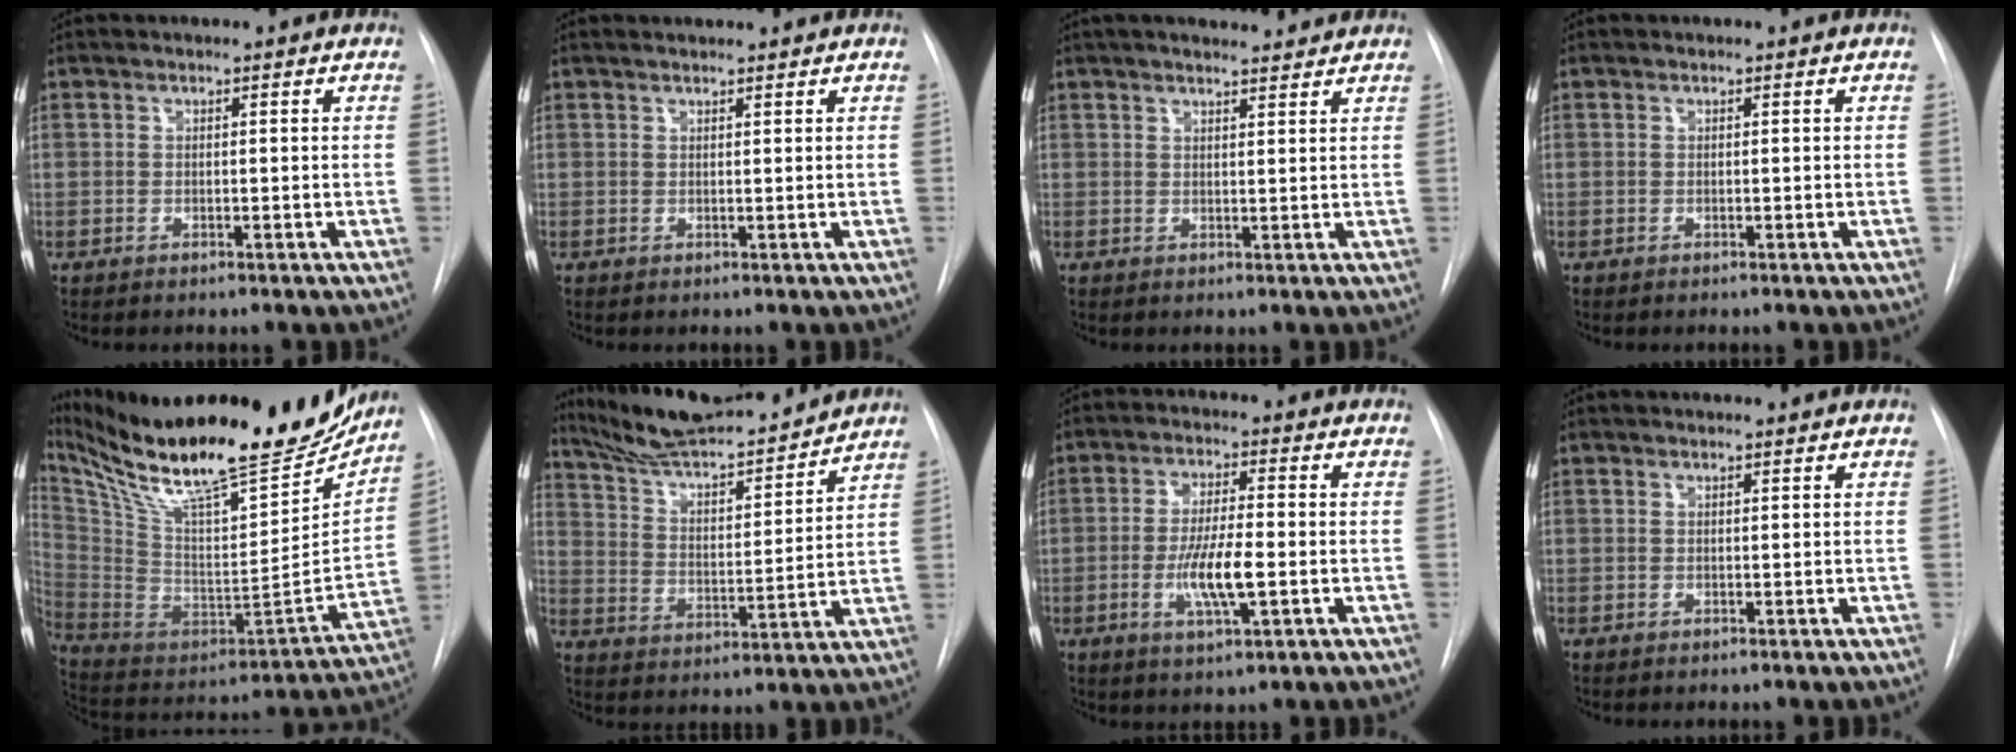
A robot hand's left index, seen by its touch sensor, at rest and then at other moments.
{"total": 2.5, "force": [2.4, 0.0, 0.5], "torque": [-0.010, 0.019, 0.035]}
{"total": 9.6, "force": [8.6, 1.6, 4.0], "torque": [-0.058, 0.021, 0.112]}
{"total": 0.0}
{"total": 32.7, "force": [27.0, 6.1, 17.4], "torque": [-0.312, -0.050, 0.411]}
{"total": 18.1, "force": [16.7, 2.0, 6.7], "torque": [-0.111, 0.001, 0.267]}
{"total": 7.7, "force": [-1.7, 1.2, 7.4], "torque": [-0.143, -0.007, -0.031]}
{"total": 0.8, "force": [0.8, -0.1, 0.1], "torque": [-0.007, 0.007, 0.015]}